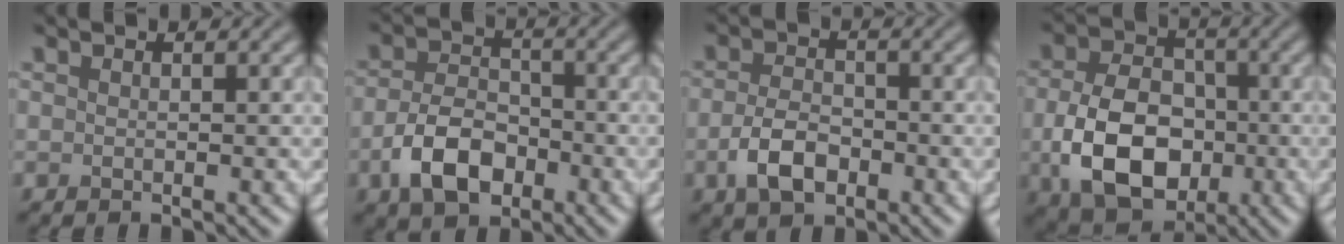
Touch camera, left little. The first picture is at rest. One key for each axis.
{"total": 5.6, "fx": -2.6, "fy": 3.4, "fz": 3.6, "tx": -0.070, "ty": -0.002, "tz": -0.051}
{"total": 3.9, "fx": -1.7, "fy": 2.3, "fz": 2.7, "tx": -0.059, "ty": -0.002, "tz": -0.037}
{"total": 9.6, "fx": -2.1, "fy": 6.7, "fz": 6.6, "tx": -0.142, "ty": -0.016, "tz": -0.035}